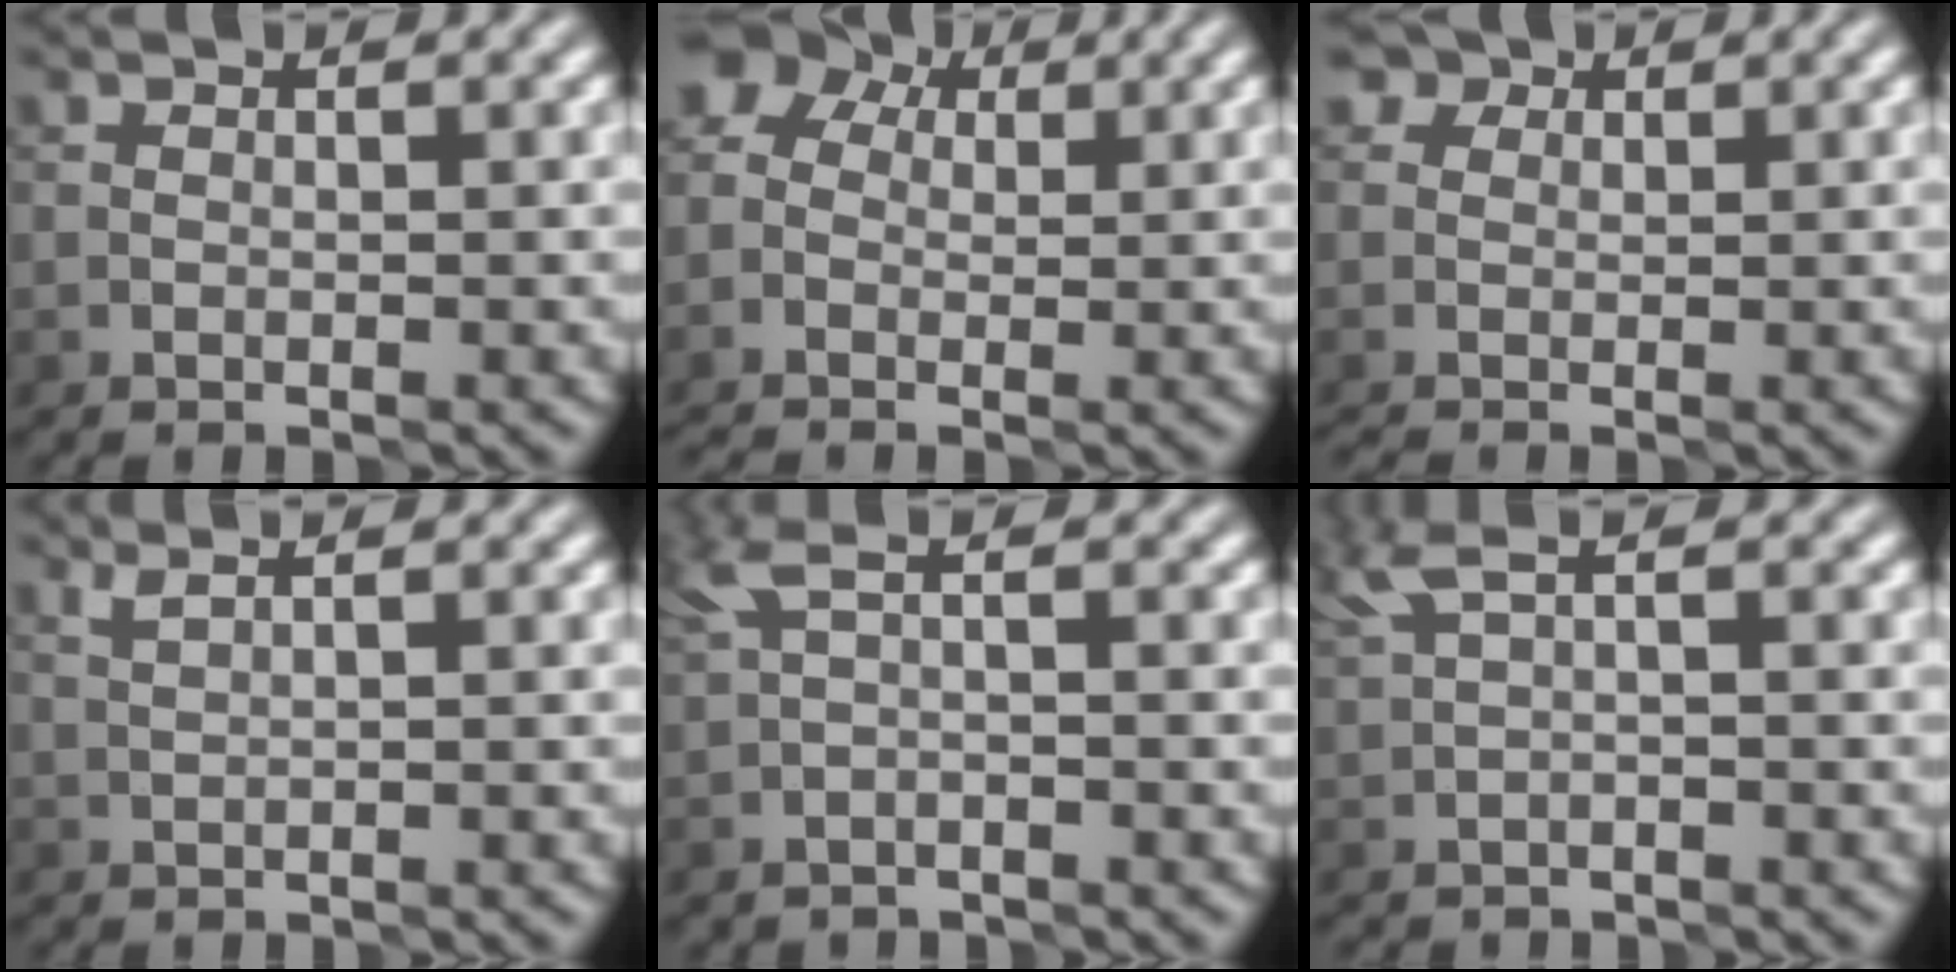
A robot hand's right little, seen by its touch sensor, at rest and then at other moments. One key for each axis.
{"total": 4.4, "fx": 0.0, "fy": 3.6, "fz": 2.5, "tx": -0.053, "ty": 0.019, "tz": -0.005}
{"total": 3.1, "fx": 0.8, "fy": 2.4, "fz": 1.7, "tx": -0.031, "ty": 0.023, "tz": -0.009}
{"total": 1.5, "fx": 1.0, "fy": 0.5, "fz": 1.0, "tx": -0.005, "ty": 0.002, "tz": 0.009}
{"total": 1.7, "fx": 0.2, "fy": 0.4, "fz": 1.7, "tx": -0.040, "ty": 0.004, "tz": 0.001}
{"total": 1.6, "fx": 0.8, "fy": 0.3, "fz": 1.4, "tx": -0.030, "ty": 0.005, "tz": 0.016}